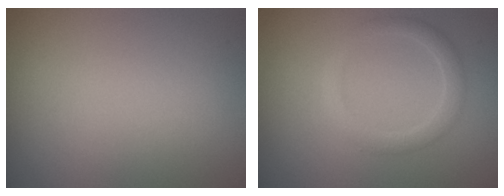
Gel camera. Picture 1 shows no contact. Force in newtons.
{"total": 2.2, "press": 2.2, "slide": 0.2}